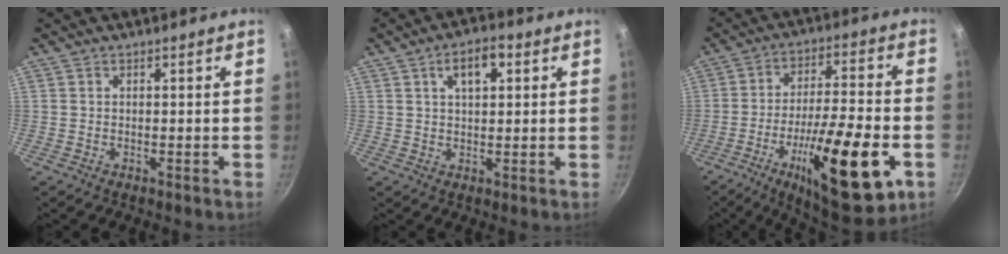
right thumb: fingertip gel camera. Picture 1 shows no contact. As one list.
[{"total": 6.6, "force": [2.4, 3.4, 5.1], "torque": [-0.061, 0.007, 0.037]}, {"total": 23.3, "force": [-8.5, 6.6, 20.6], "torque": [-0.306, 0.026, -0.128]}]